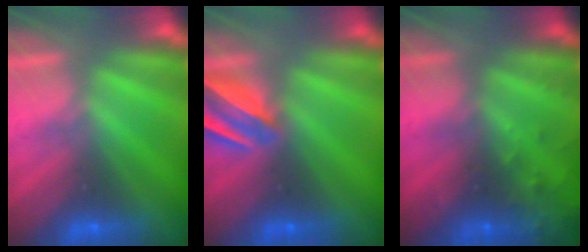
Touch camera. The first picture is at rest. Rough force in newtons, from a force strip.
{"total": 8.5}
{"total": 8.3}